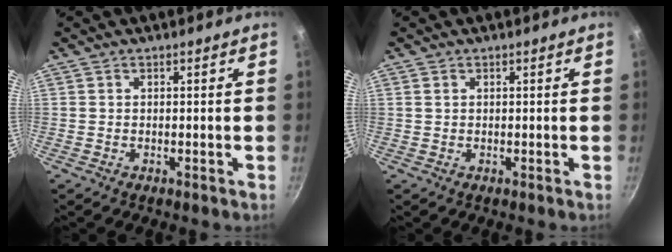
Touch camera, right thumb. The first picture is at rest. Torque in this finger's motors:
{"motor_torque": [0.21, -0.31, 0.18, -0.12, 0.06]}